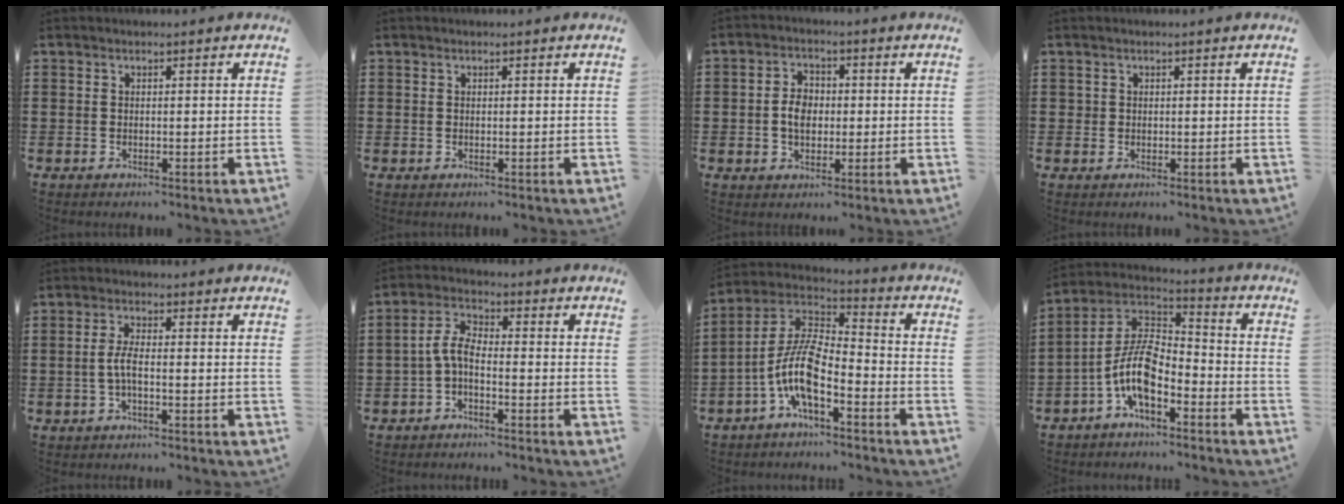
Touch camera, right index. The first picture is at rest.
{"total": 0.0}
{"total": 4.2, "force": [-0.4, 2.9, 3.0], "torque": [-0.068, 0.006, -0.012]}
{"total": 0.6, "force": [0.2, 0.6, 0.1], "torque": [-0.002, 0.005, 0.004]}
{"total": 3.2, "force": [-0.9, 0.6, 3.0], "torque": [-0.078, -0.006, -0.025]}
{"total": 4.1, "force": [-1.6, 1.7, 3.4], "torque": [-0.087, 0.004, -0.039]}
{"total": 9.3, "force": [-4.6, 2.7, 7.6], "torque": [-0.198, -0.032, -0.102]}
{"total": 9.2, "force": [-4.2, 3.6, 7.3], "torque": [-0.186, -0.021, -0.092]}